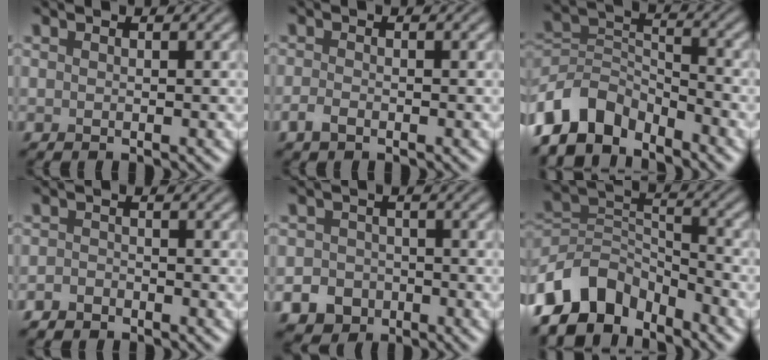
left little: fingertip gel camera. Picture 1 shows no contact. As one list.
[{"total": 1.3, "force": [-0.8, 0.6, 0.8], "torque": [-0.018, -0.002, -0.019]}, {"total": 7.1, "force": [-5.3, 3.7, 3.0], "torque": [-0.053, 0.001, -0.112]}, {"total": 1.4, "force": [-1.3, 0.6, 0.2], "torque": [-0.001, 0.000, -0.028]}, {"total": 5.5, "force": [-3.0, 4.5, 1.1], "torque": [0.005, -0.019, -0.058]}, {"total": 8.6, "force": [-6.3, 4.6, 3.7], "torque": [-0.059, 0.002, -0.134]}]